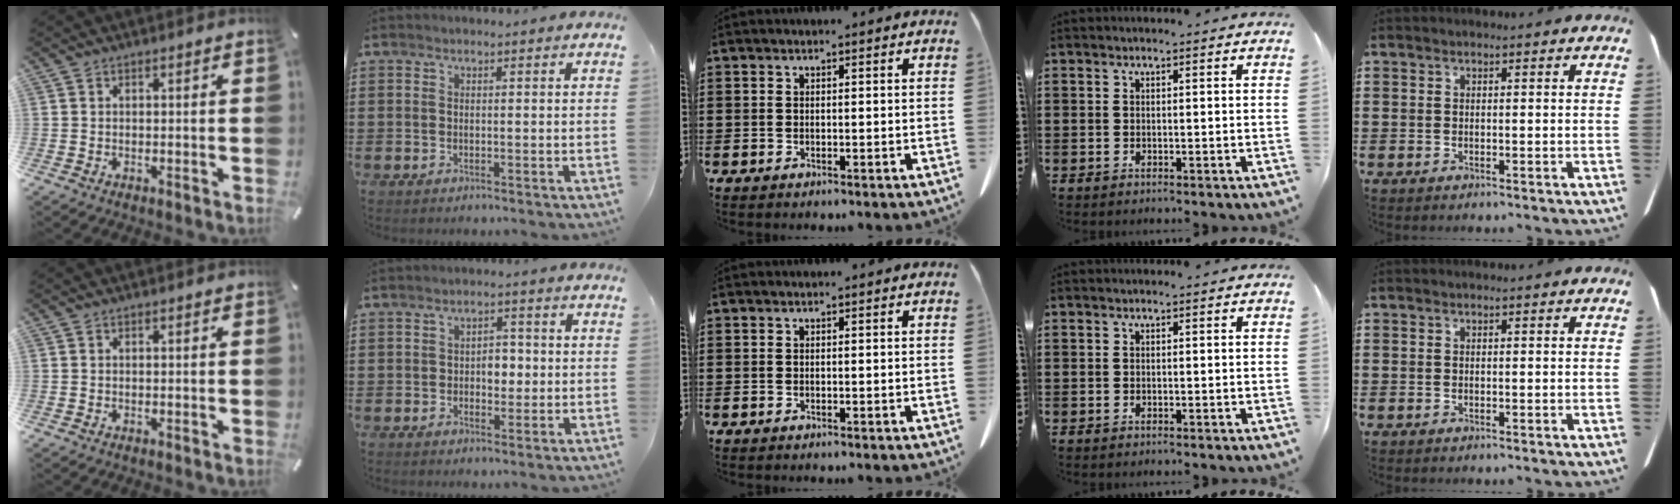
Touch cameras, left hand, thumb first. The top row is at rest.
{"index": {"total": 3.5, "force": [-0.2, 2.2, 2.7], "torque": [-0.040, 0.001, -0.010]}}